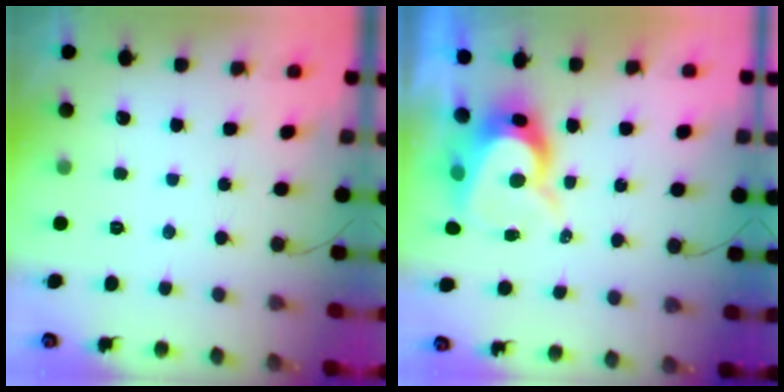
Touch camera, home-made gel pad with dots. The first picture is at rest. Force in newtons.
{"total": 9.7, "press": 9.6, "slide": 0.8}